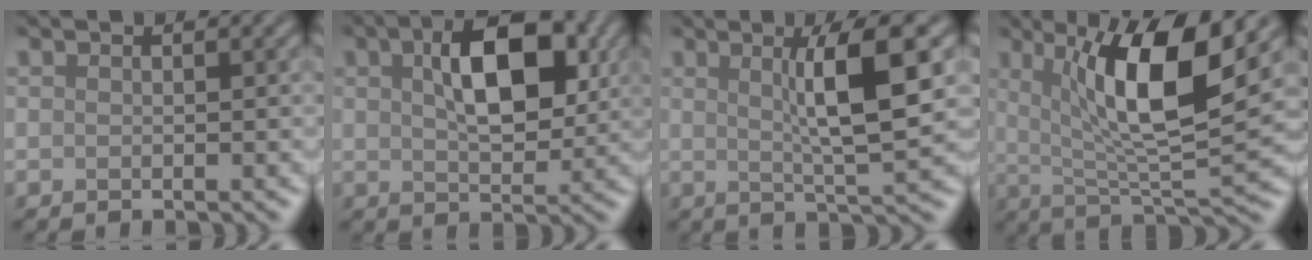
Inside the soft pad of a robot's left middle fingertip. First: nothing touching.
{"total": 7.7, "force": [2.2, 3.9, 6.3], "torque": [-0.105, 0.011, 0.034]}
{"total": 6.7, "force": [1.6, 1.2, 6.4], "torque": [-0.092, 0.008, 0.027]}
{"total": 9.7, "force": [3.3, 2.3, 8.8], "torque": [-0.138, -0.014, 0.063]}